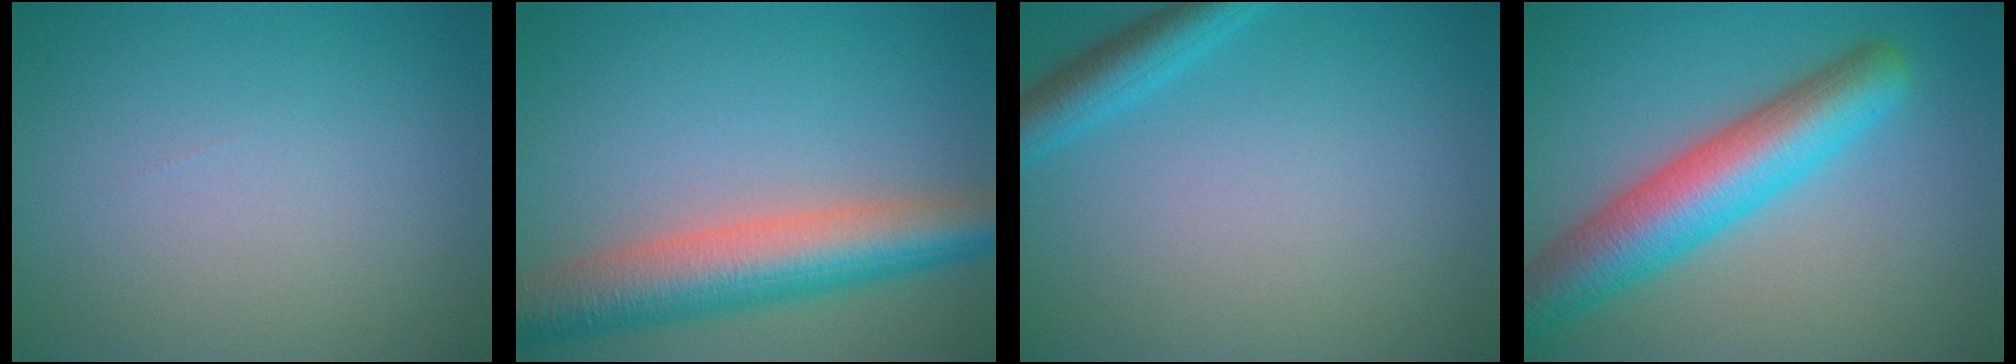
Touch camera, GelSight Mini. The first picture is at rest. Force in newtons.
{"total": 8.5, "press": 8.5, "slide": 0.6}
{"total": 2.8, "press": 2.8, "slide": 0.2}
{"total": 8.0, "press": 8.0, "slide": 0.2}